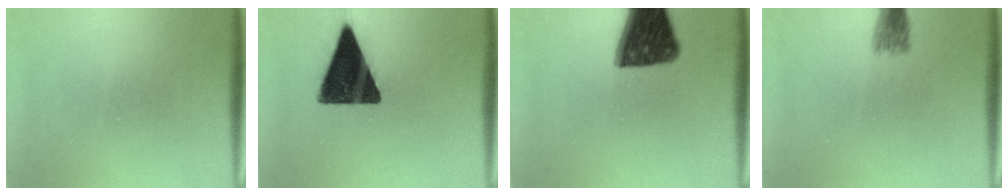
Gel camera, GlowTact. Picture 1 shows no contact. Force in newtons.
{"total": 14.6}
{"total": 13.6}
{"total": 2.0}